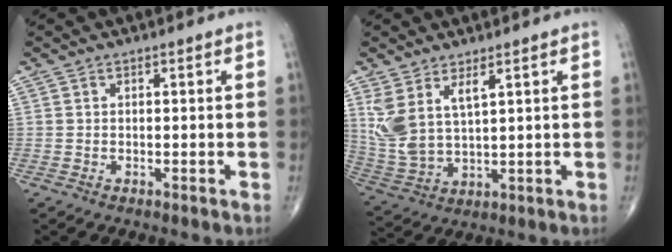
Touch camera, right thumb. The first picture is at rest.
{"total": 8.9, "force": [4.1, 3.7, 7.0], "torque": [-0.152, -0.022, 0.097]}